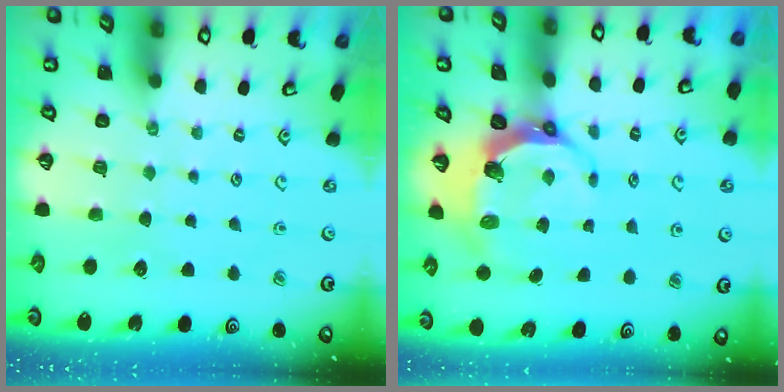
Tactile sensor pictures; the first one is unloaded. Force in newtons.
{"total": 7.6, "press": 6.1, "slide": 4.5}